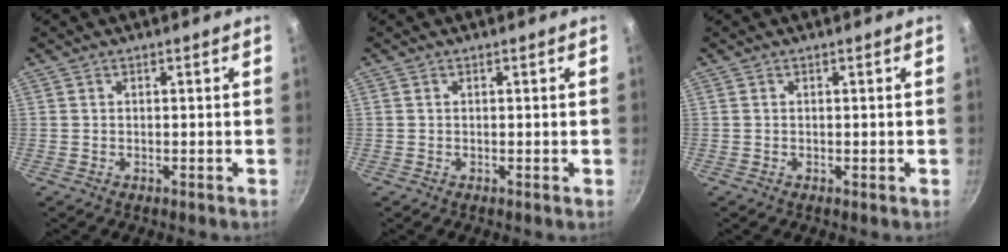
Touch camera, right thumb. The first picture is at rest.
{"total": 0.0}
{"total": 0.0}